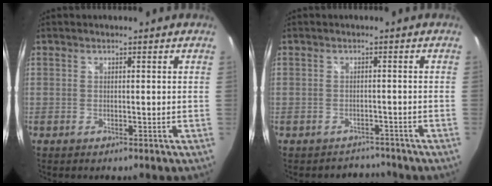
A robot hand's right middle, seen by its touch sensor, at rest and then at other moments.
{"total": 3.0, "force": [-2.8, 0.9, -0.7], "torque": [0.013, 0.014, -0.044]}